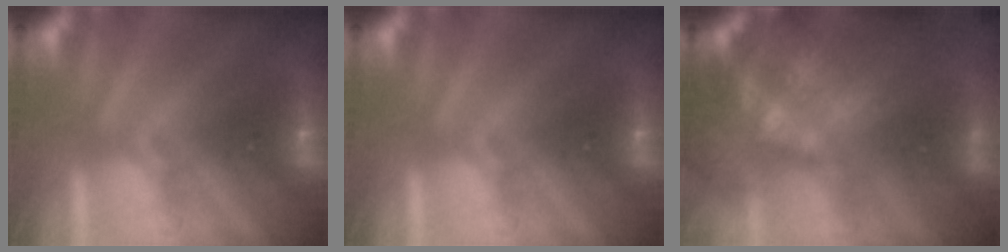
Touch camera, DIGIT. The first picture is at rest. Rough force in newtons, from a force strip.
{"total": 0.0}
{"total": 9.8}